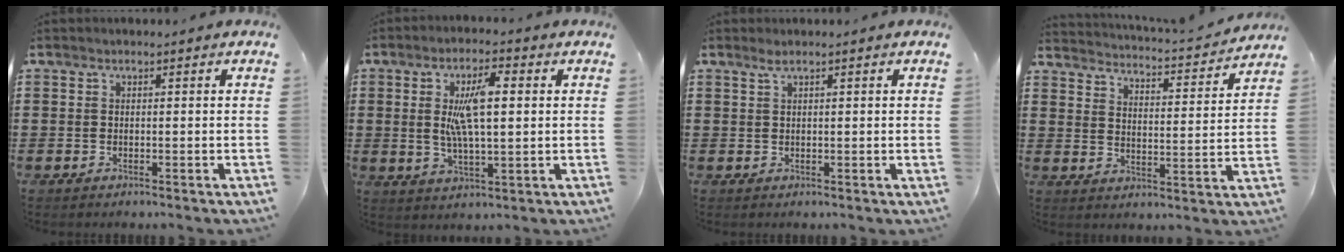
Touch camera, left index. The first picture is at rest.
{"total": 8.0, "force": [1.8, 2.7, 7.3], "torque": [-0.154, 0.003, 0.022]}
{"total": 1.5, "force": [1.0, 0.0, 1.2], "torque": [-0.024, 0.001, 0.017]}
{"total": 2.8, "force": [2.8, -0.4, 0.2], "torque": [-0.025, -0.032, 0.037]}